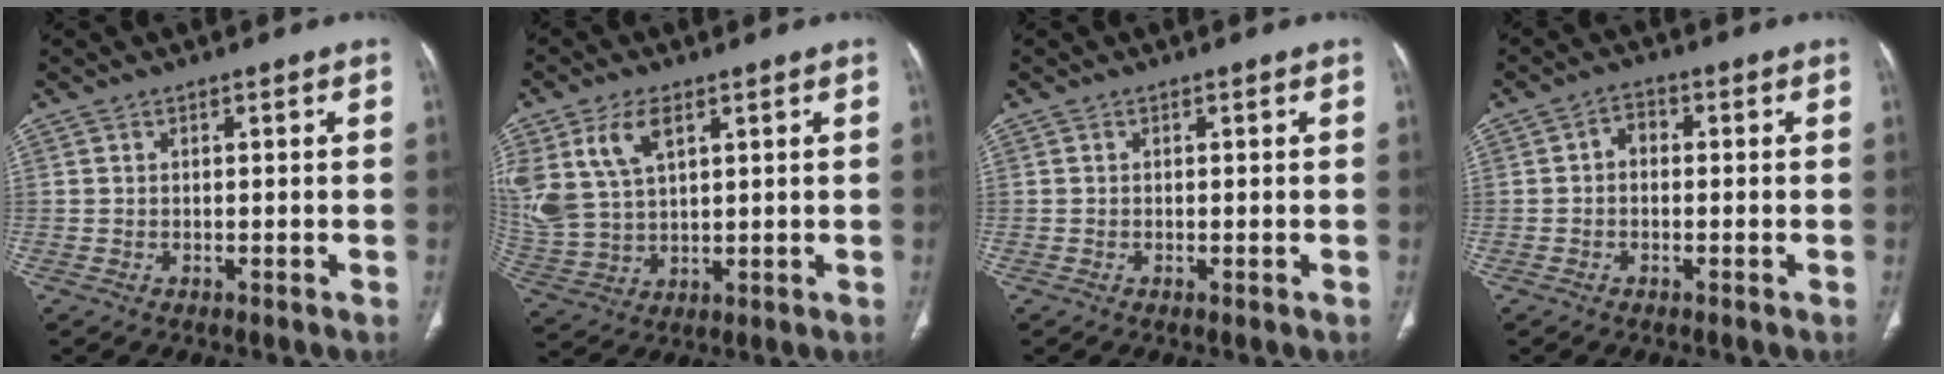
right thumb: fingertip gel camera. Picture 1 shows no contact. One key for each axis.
{"total": 12.2, "fx": 5.3, "fy": 6.9, "fz": 8.5, "tx": -0.186, "ty": -0.010, "tz": 0.120}
{"total": 0.0}
{"total": 2.9, "fx": -0.2, "fy": 2.1, "fz": 1.9, "tx": -0.020, "ty": 0.013, "tz": -0.012}